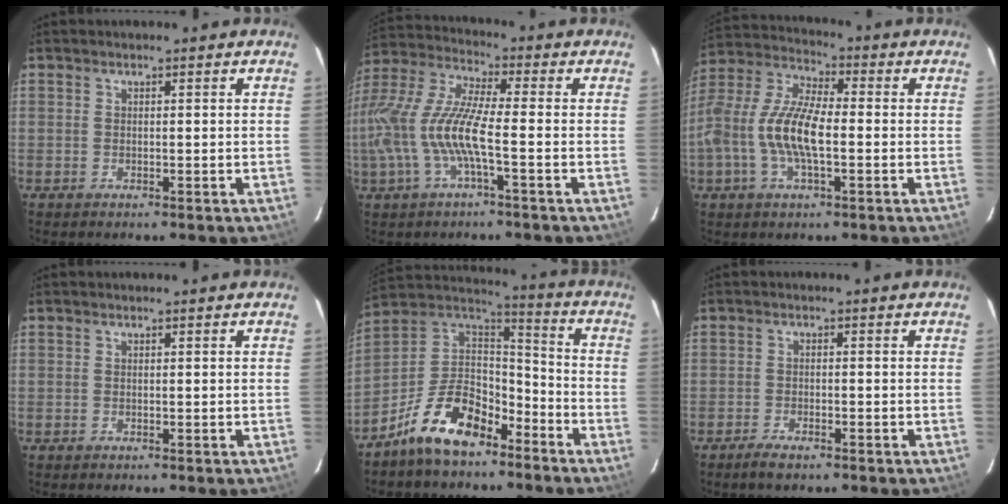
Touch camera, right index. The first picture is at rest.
{"total": 14.7, "force": [-3.3, 2.8, 14.0], "torque": [-0.285, -0.005, -0.063]}
{"total": 13.6, "force": [-2.5, 4.8, 12.5], "torque": [-0.258, 0.003, -0.052]}
{"total": 0.0}
{"total": 16.4, "force": [-10.6, 8.4, 9.2], "torque": [-0.198, 0.035, -0.183]}
{"total": 3.1, "force": [-2.5, 0.7, 1.7], "torque": [-0.047, -0.005, -0.048]}